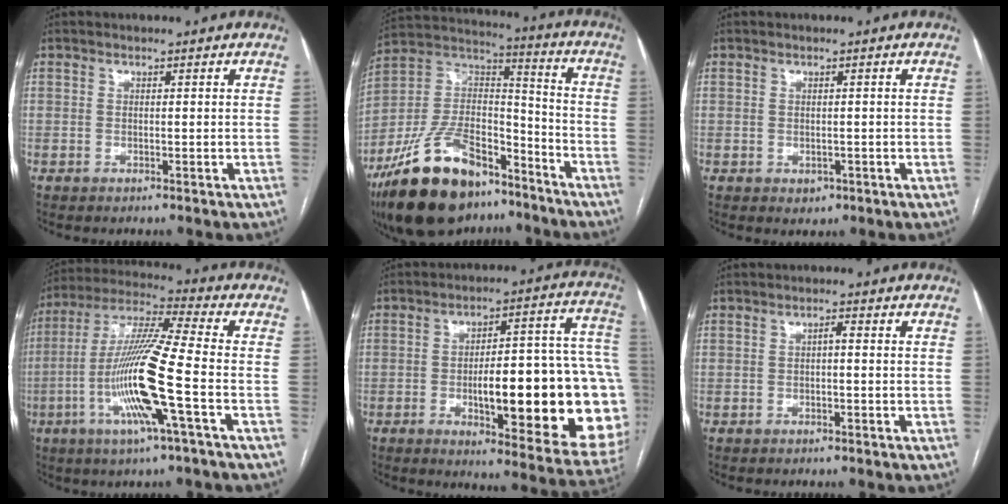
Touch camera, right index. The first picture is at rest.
{"total": 22.6, "force": [-15.8, 9.7, 13.0], "torque": [-0.277, 0.019, -0.278]}
{"total": 1.6, "force": [-0.5, 1.3, 0.7], "torque": [-0.008, 0.001, 0.000]}
{"total": 15.6, "force": [-4.5, -0.3, 14.9], "torque": [-0.300, -0.007, -0.095]}
{"total": 26.5, "force": [-4.4, 5.8, 25.5], "torque": [-0.254, 0.020, -0.048]}
{"total": 1.1, "force": [-0.1, 0.3, 1.0], "torque": [-0.015, 0.004, -0.002]}